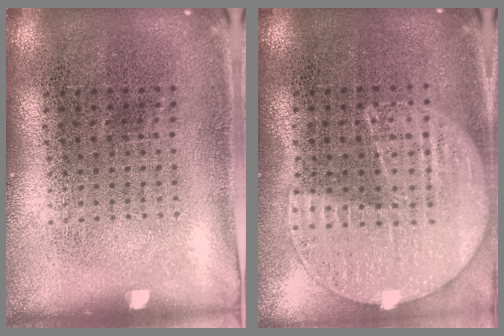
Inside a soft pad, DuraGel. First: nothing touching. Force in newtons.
{"total": 1.1, "press": 1.1, "slide": 0.4}